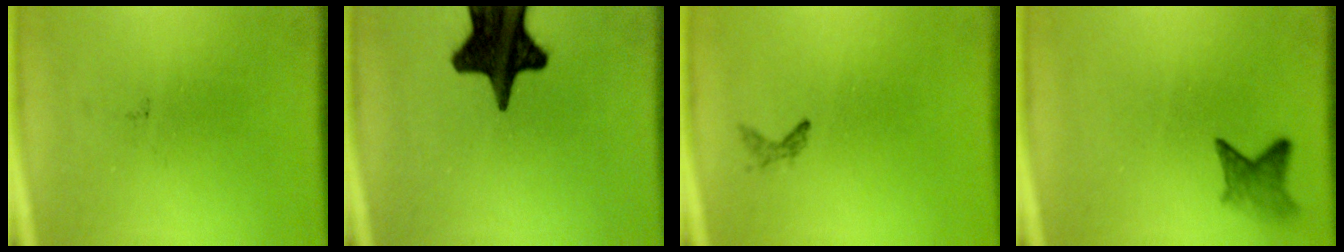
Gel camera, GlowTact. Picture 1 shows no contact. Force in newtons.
{"total": 17.1}
{"total": 0.7}
{"total": 2.4}